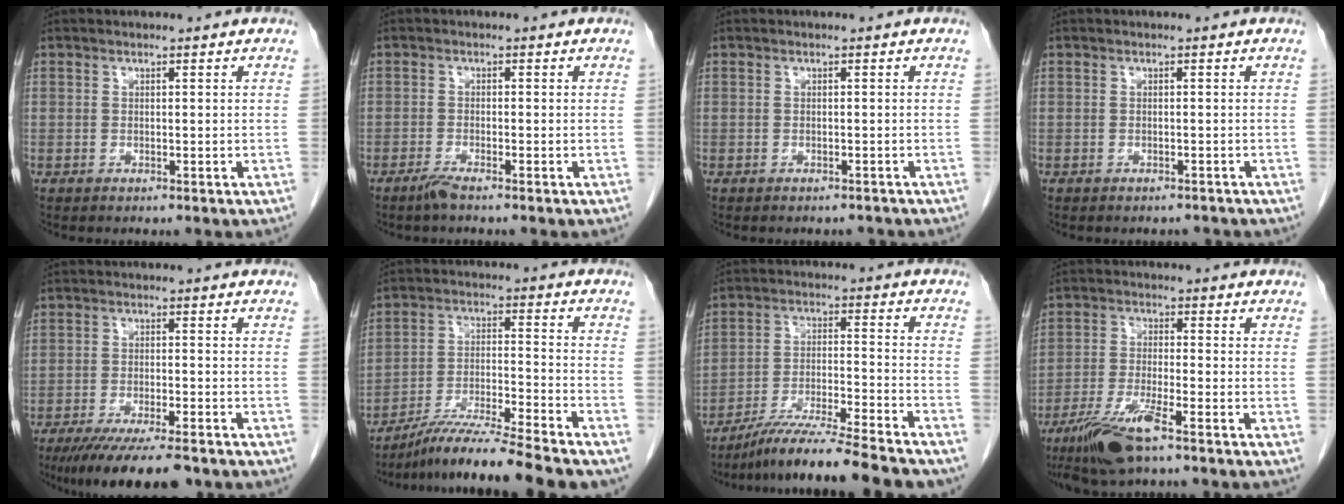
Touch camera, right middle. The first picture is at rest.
{"total": 1.9, "force": [-1.5, -0.2, 1.1], "torque": [-0.030, -0.005, -0.033]}
{"total": 1.4, "force": [-1.3, 0.5, 0.0], "torque": [-0.003, 0.000, -0.019]}
{"total": 1.6, "force": [-1.5, 0.6, 0.1], "torque": [-0.005, 0.000, -0.020]}
{"total": 12.6, "force": [-9.9, 2.0, 7.5], "torque": [-0.113, -0.023, -0.154]}
{"total": 12.4, "force": [-10.7, -1.4, 6.2], "torque": [-0.098, -0.014, -0.186]}
{"total": 15.3, "force": [-13.3, -0.7, 7.4], "torque": [-0.118, -0.018, -0.221]}
{"total": 9.0, "force": [-6.2, 0.5, 6.5], "torque": [-0.130, -0.022, -0.117]}